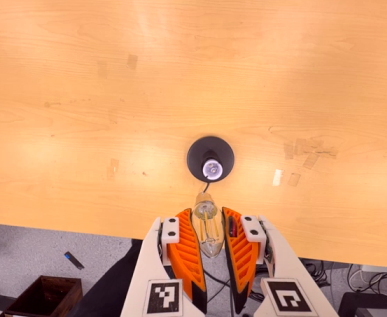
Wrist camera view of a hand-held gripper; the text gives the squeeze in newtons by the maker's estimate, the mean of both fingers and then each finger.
{"total": 21.6, "left": 27.0, "right": 16.3}